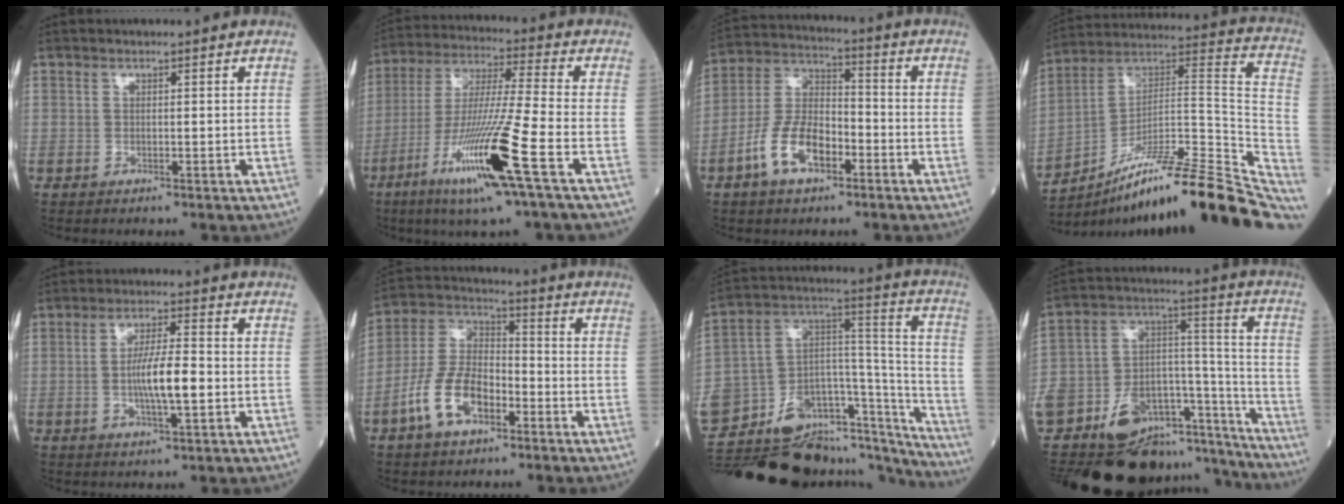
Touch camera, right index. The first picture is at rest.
{"total": 16.2, "force": [-7.2, -0.8, 14.5], "torque": [-0.299, -0.027, -0.135]}
{"total": 10.4, "force": [-4.8, 4.9, 7.8], "torque": [-0.169, 0.014, -0.092]}
{"total": 29.2, "force": [-23.4, 2.5, 17.3], "torque": [-0.171, 0.015, -0.354]}
{"total": 7.1, "force": [-1.1, 0.9, 6.9], "torque": [-0.130, 0.001, -0.022]}
{"total": 11.0, "force": [-5.1, 5.4, 8.1], "torque": [-0.182, 0.014, -0.098]}
{"total": 35.2, "force": [-31.2, 7.7, 14.5], "torque": [-0.194, 0.017, -0.448]}
{"total": 30.1, "force": [-24.6, 11.2, 13.4], "torque": [-0.273, 0.027, -0.366]}